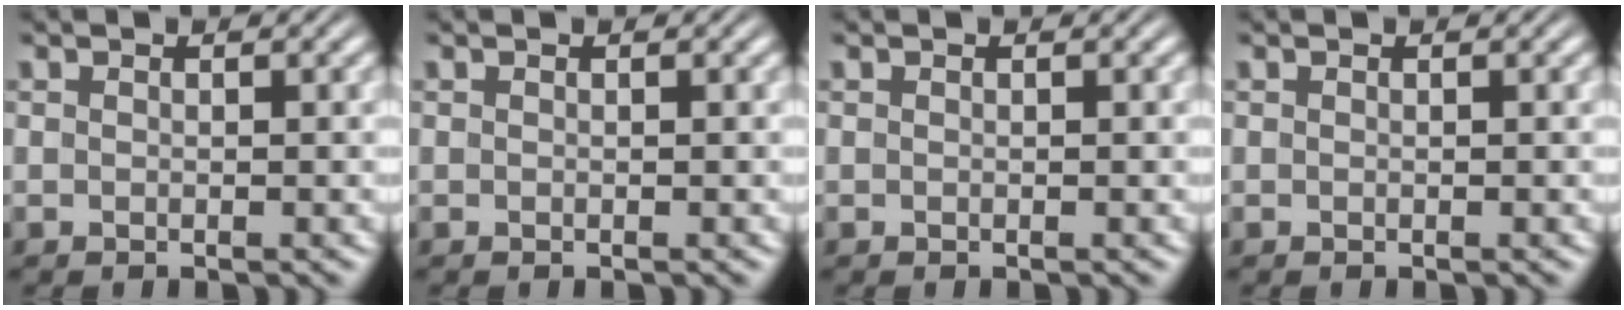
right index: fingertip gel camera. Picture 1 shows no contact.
{"total": 0.0}
{"total": 0.0}
{"total": 0.0}